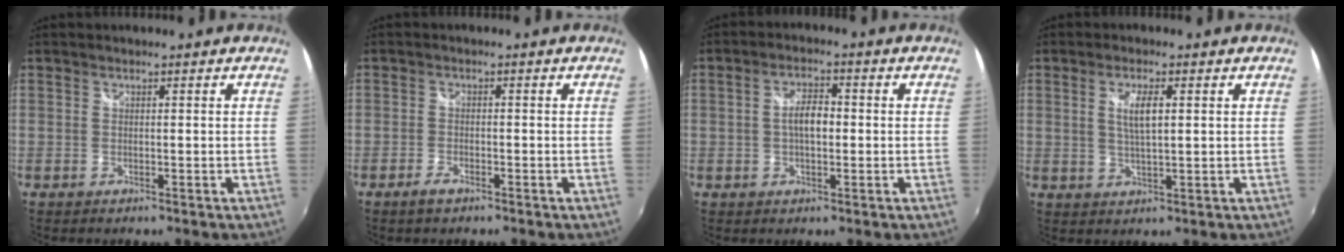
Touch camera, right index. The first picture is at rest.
{"total": 2.4, "force": [-1.8, 0.9, 1.2], "torque": [-0.034, -0.003, -0.037]}
{"total": 4.7, "force": [-0.2, 2.2, 4.1], "torque": [-0.076, 0.008, -0.003]}
{"total": 4.1, "force": [1.0, 1.0, 3.8], "torque": [-0.071, -0.004, 0.021]}